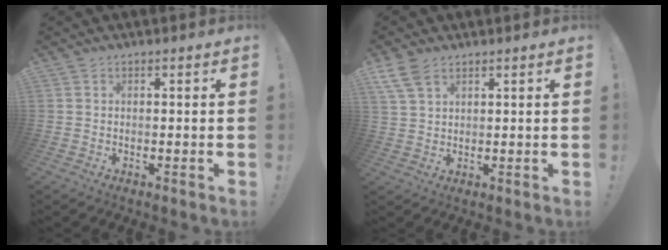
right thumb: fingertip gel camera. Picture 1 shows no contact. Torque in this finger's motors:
{"motor_torque": [-0.32, 0.34, 0.28, 0.06, 0.04]}